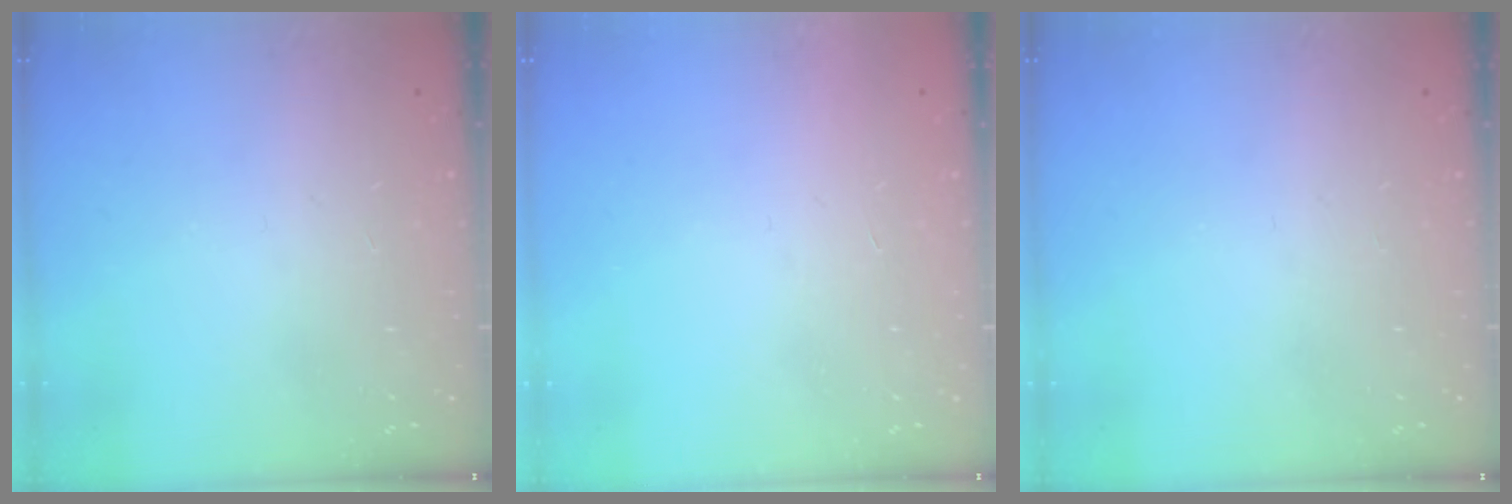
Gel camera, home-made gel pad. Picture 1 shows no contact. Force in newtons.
{"total": 1.5, "press": 1.5, "slide": 0.1}
{"total": 0.0}